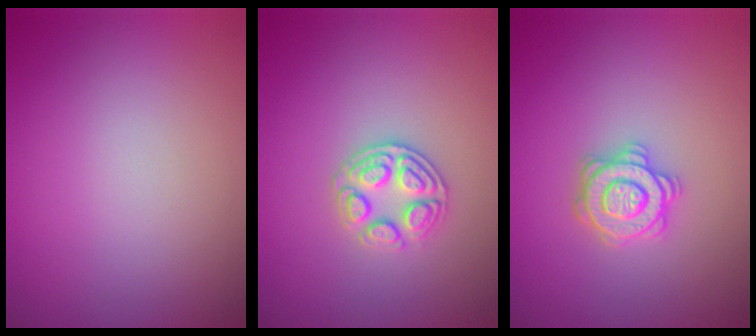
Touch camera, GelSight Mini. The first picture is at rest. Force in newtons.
{"total": 2.7, "press": 2.6, "slide": 0.8}
{"total": 3.1, "press": 3.0, "slide": 0.5}